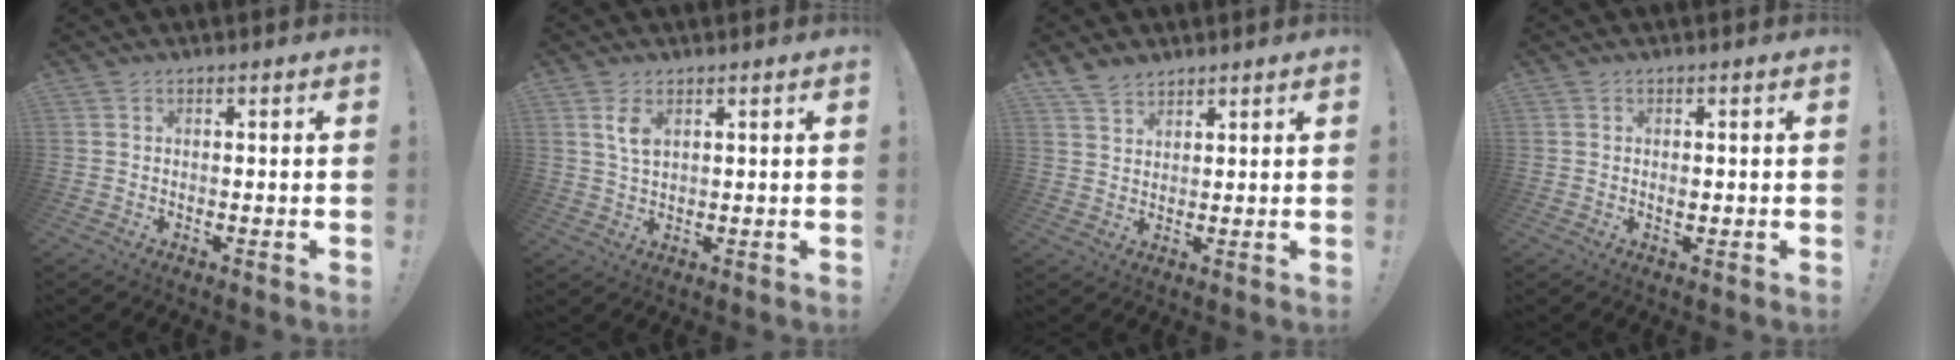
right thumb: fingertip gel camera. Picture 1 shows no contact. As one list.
[{"total": 4.6, "force": [2.1, 2.3, 3.3], "torque": [-0.056, -0.007, 0.035]}, {"total": 5.0, "force": [4.1, 2.7, 1.4], "torque": [-0.024, -0.020, 0.078]}, {"total": 0.9, "force": [-0.1, 0.5, 0.8], "torque": [-0.008, 0.000, -0.004]}]